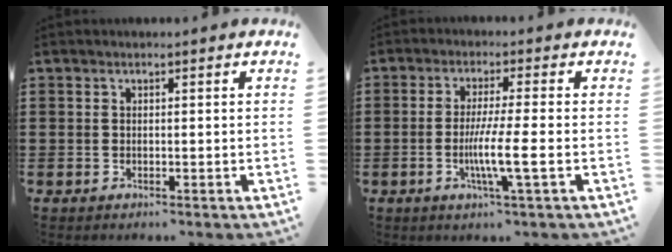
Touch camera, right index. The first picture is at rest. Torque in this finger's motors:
{"motor_torque": [2.06, 0.08, 0.61, 0.13]}